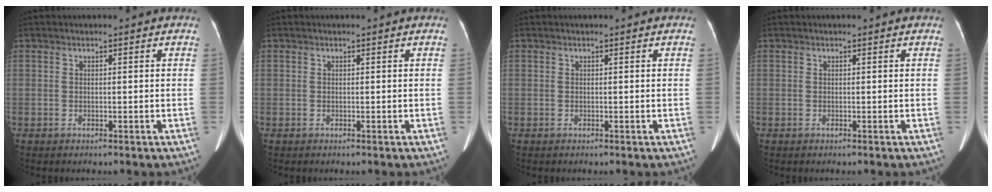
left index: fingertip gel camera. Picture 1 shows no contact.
{"total": 0.0}
{"total": 0.0}
{"total": 0.0}